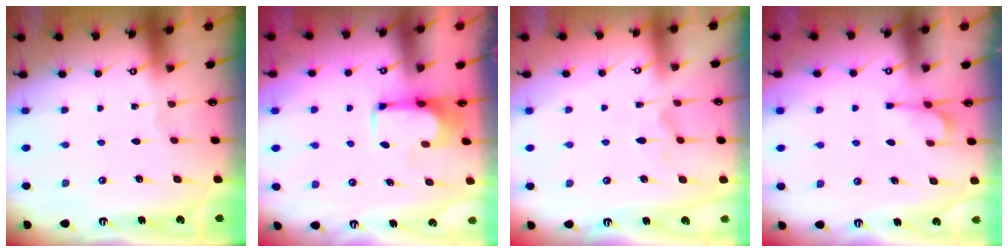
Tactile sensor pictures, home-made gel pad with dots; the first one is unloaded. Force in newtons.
{"total": 0.8, "press": 0.2, "slide": 0.8}
{"total": 1.6, "press": 1.2, "slide": 1.0}
{"total": 1.8, "press": 1.4, "slide": 1.1}